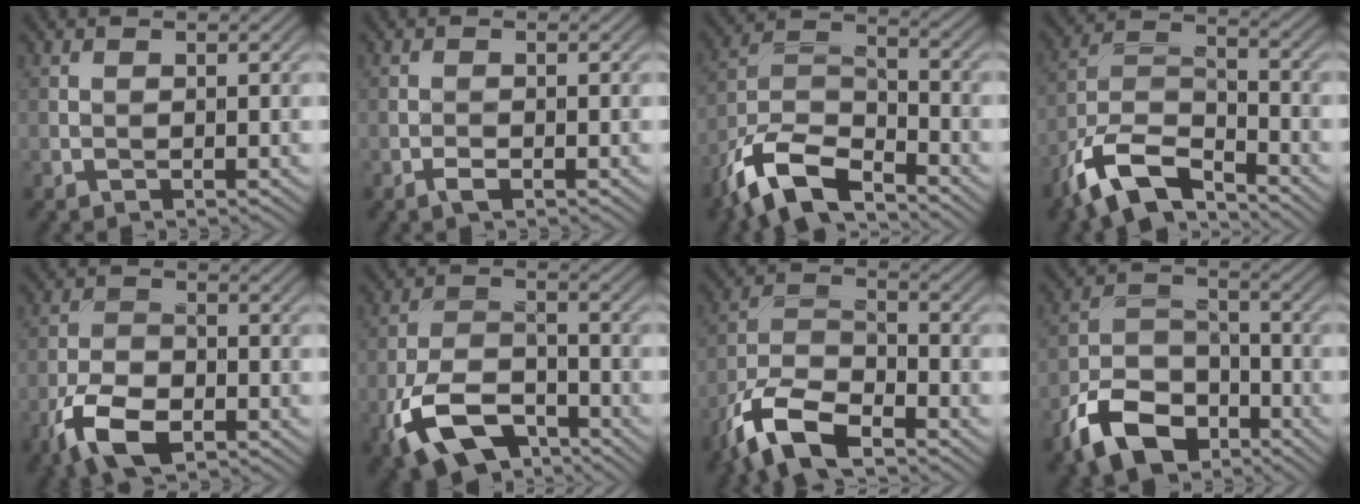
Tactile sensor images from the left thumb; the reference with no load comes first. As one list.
[{"total": 1.0, "force": [-0.7, 0.4, 0.7], "torque": [-0.014, 0.001, -0.015]}, {"total": 11.3, "force": [-8.1, 4.3, 6.5], "torque": [-0.127, -0.003, -0.178]}, {"total": 10.7, "force": [-7.7, 4.0, 6.2], "torque": [-0.120, -0.002, -0.169]}, {"total": 8.0, "force": [-4.4, 3.9, 5.4], "torque": [-0.116, -0.009, -0.091]}, {"total": 10.4, "force": [-5.8, 5.4, 6.8], "torque": [-0.149, -0.012, -0.117]}, {"total": 10.4, "force": [-7.0, 4.1, 6.4], "torque": [-0.126, -0.009, -0.155]}, {"total": 9.9, "force": [-6.3, 5.6, 5.2], "torque": [-0.112, -0.012, -0.133]}]